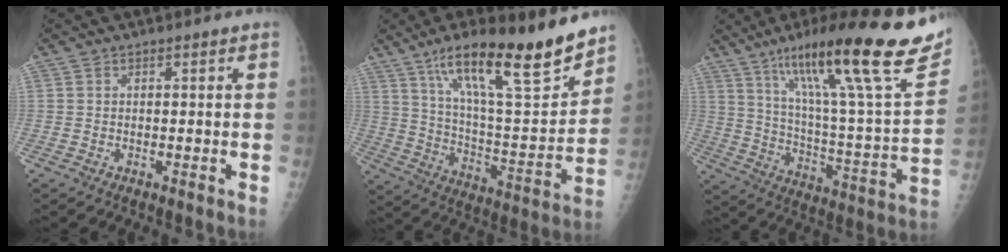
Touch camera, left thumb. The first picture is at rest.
{"total": 24.1, "force": [16.3, 5.1, 16.9], "torque": [-0.250, -0.069, 0.275]}
{"total": 32.5, "force": [19.5, 5.3, 25.4], "torque": [-0.362, -0.039, 0.305]}